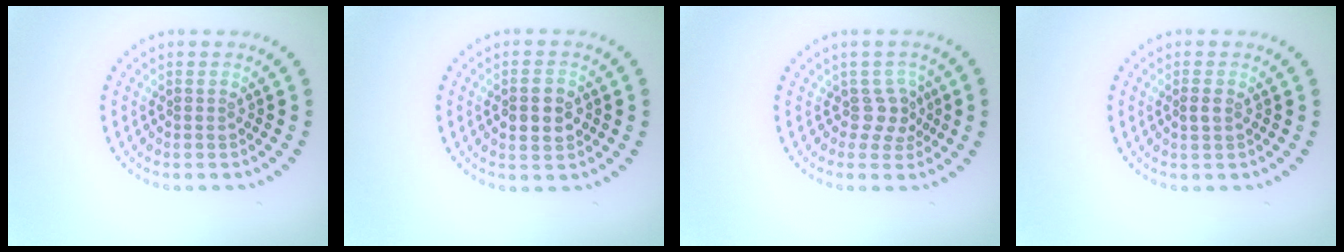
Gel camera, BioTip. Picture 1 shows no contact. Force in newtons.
{"total": 3.0, "press": 3.0, "slide": 0.0}
{"total": 2.1, "press": 1.5, "slide": 1.4}
{"total": 1.0, "press": 1.0, "slide": 0.2}